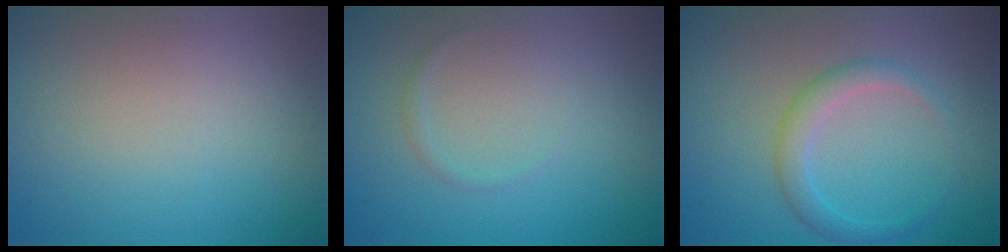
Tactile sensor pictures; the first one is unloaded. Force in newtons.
{"total": 0.6, "press": 0.6, "slide": 0.0}
{"total": 2.3, "press": 2.3, "slide": 0.2}